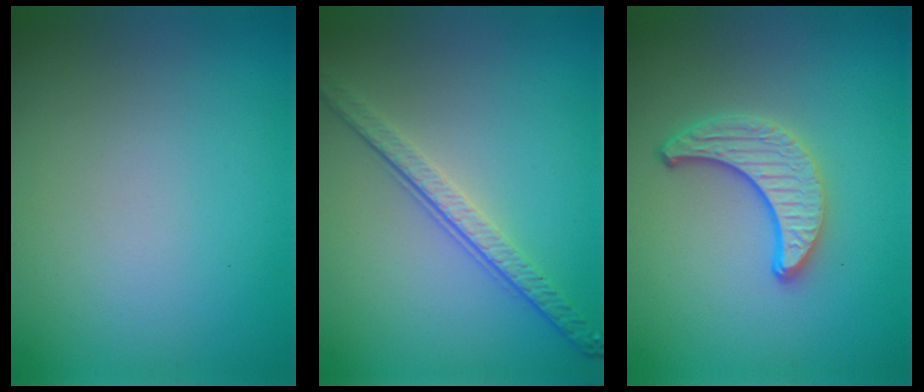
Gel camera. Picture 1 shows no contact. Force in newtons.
{"total": 4.0, "press": 2.8, "slide": 2.8}
{"total": 3.6, "press": 3.1, "slide": 1.8}